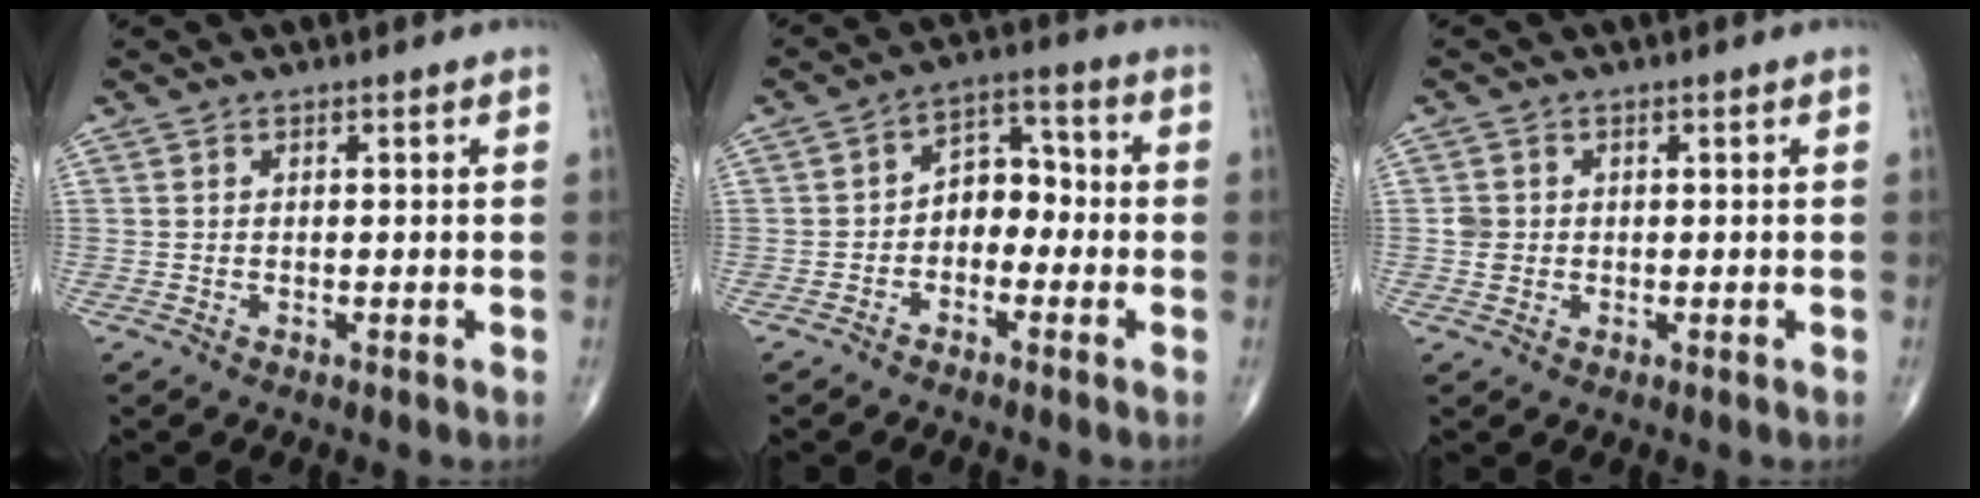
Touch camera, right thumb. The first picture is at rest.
{"total": 6.6, "force": [-1.6, 4.8, 4.3], "torque": [-0.035, 0.039, -0.044]}
{"total": 2.2, "force": [-0.1, 2.1, 0.7], "torque": [0.000, 0.005, 0.000]}